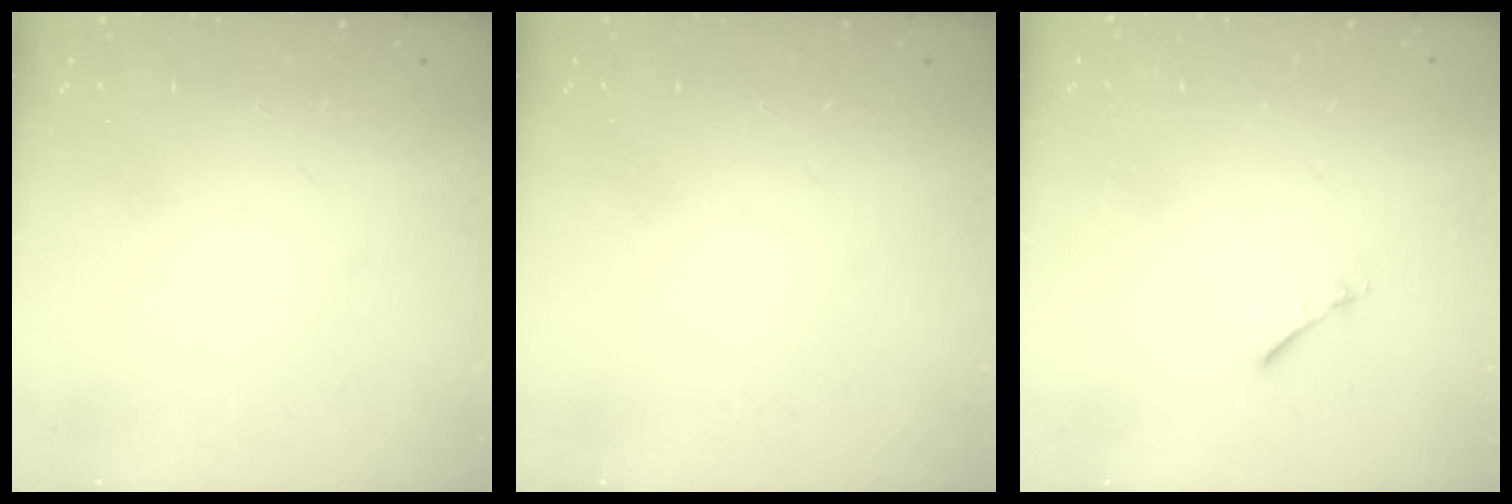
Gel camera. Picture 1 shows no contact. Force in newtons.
{"total": 0.0}
{"total": 0.6, "press": 0.6, "slide": 0.2}